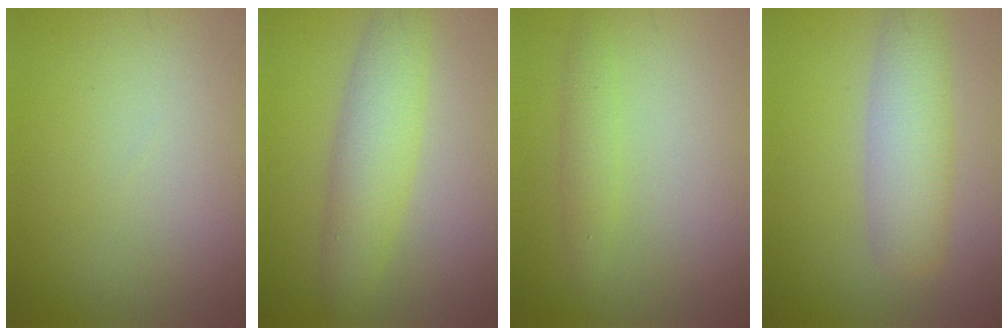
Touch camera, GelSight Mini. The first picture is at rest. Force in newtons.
{"total": 4.8, "press": 4.8, "slide": 0.1}
{"total": 1.8, "press": 1.8, "slide": 0.1}
{"total": 5.2, "press": 5.2, "slide": 0.2}